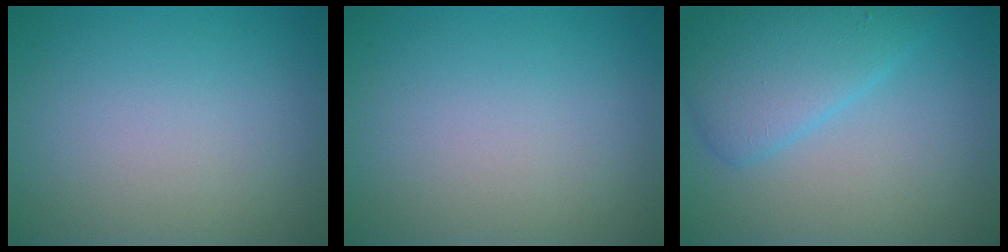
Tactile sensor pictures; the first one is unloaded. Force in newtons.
{"total": 0.0}
{"total": 4.7, "press": 4.7, "slide": 0.2}